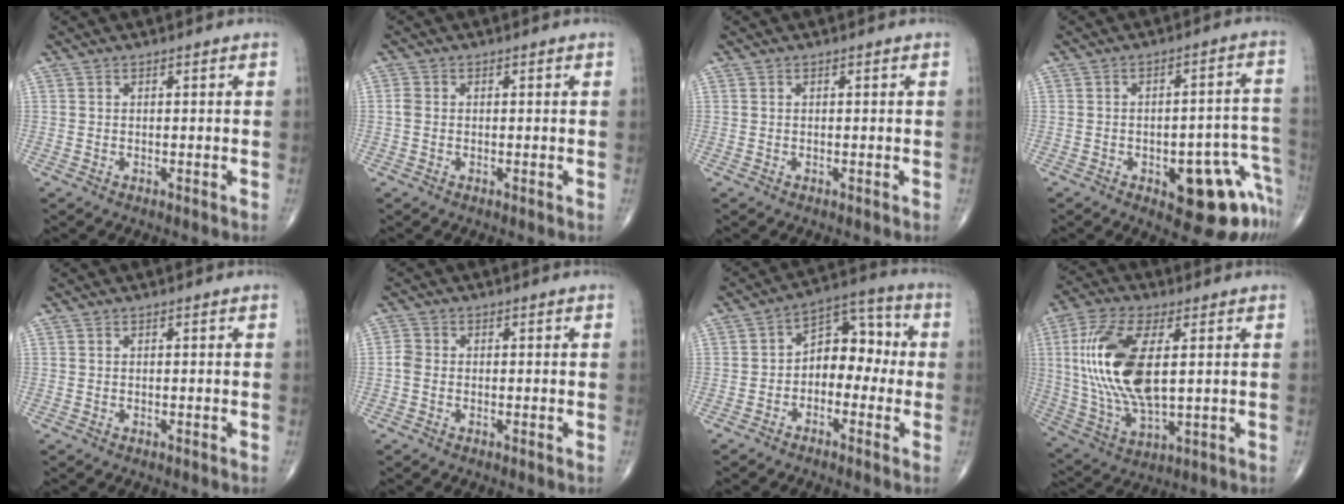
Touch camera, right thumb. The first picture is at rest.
{"total": 1.4, "force": [-0.1, 1.1, 0.8], "torque": [-0.016, 0.001, -0.004]}
{"total": 0.0}
{"total": 13.5, "force": [-6.4, 5.4, 10.6], "torque": [-0.078, 0.056, -0.069]}
{"total": 0.0}
{"total": 2.0, "force": [-0.5, 1.6, 1.1], "torque": [-0.021, 0.003, -0.016]}
{"total": 9.6, "force": [-1.1, 6.6, 6.9], "torque": [-0.064, 0.045, -0.035]}
{"total": 18.9, "force": [3.0, 8.5, 16.7], "torque": [-0.354, -0.010, 0.061]}